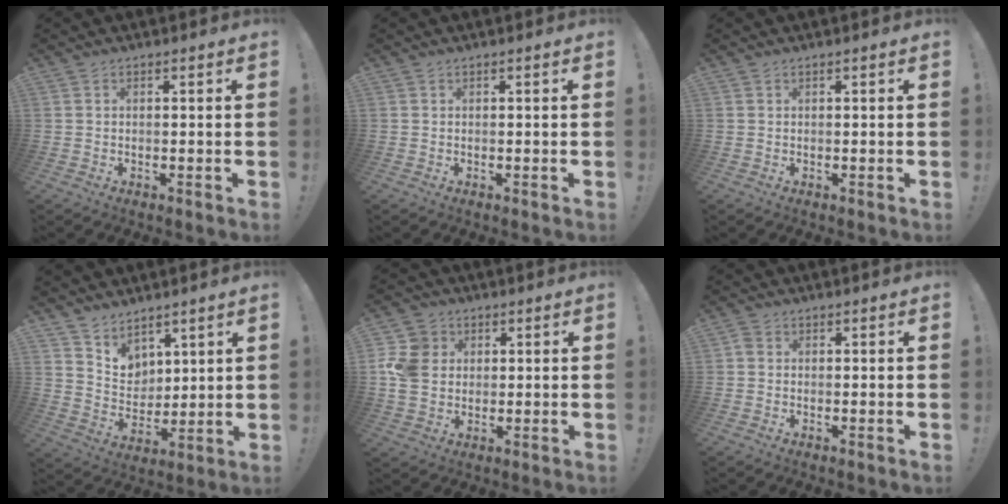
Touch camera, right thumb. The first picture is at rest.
{"total": 0.0}
{"total": 0.0}
{"total": 8.1, "force": [6.4, 4.8, 0.6], "torque": [-0.027, -0.059, 0.131]}
{"total": 10.6, "force": [1.0, 9.0, 5.4], "torque": [-0.112, 0.009, 0.021]}
{"total": 1.4, "force": [-0.2, 1.2, 0.6], "torque": [-0.013, 0.004, -0.002]}